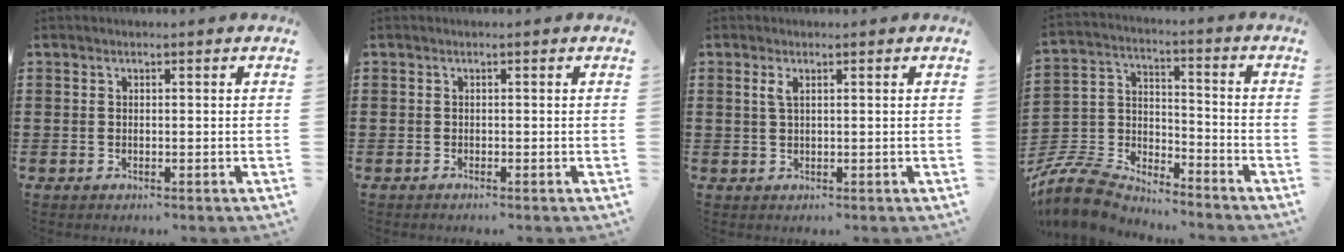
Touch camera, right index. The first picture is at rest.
{"total": 0.5, "force": [-0.5, -0.1, 0.1], "torque": [-0.003, -0.003, -0.009]}
{"total": 1.6, "force": [0.5, 0.5, 1.4], "torque": [-0.030, 0.004, 0.008]}
{"total": 8.8, "force": [-8.2, 2.4, 2.1], "torque": [-0.079, 0.003, -0.171]}